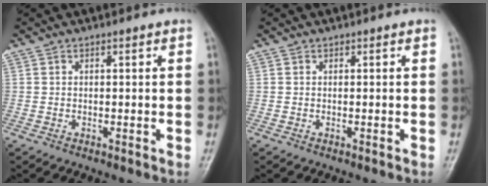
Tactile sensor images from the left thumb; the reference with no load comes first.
{"total": 0.0}